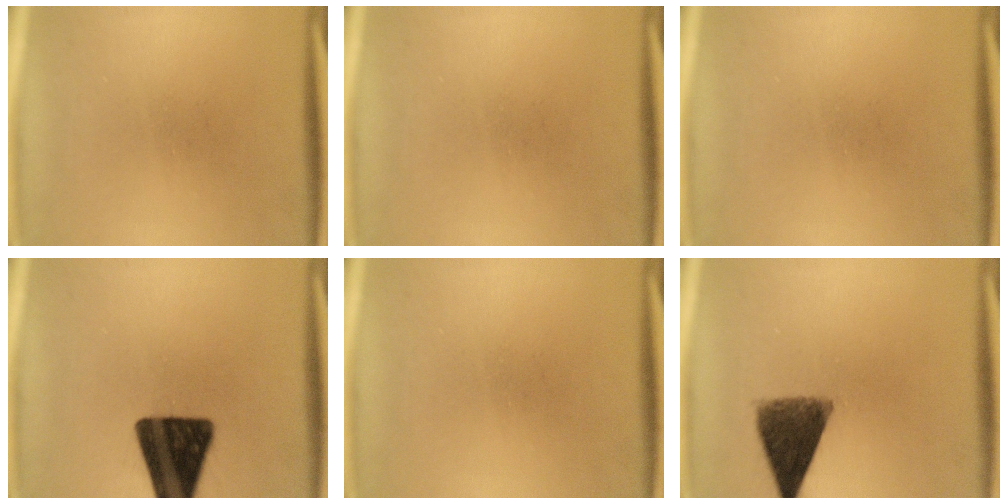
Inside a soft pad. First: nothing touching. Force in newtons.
{"total": 0.0}
{"total": 0.0}
{"total": 16.4}
{"total": 0.0}
{"total": 9.3}